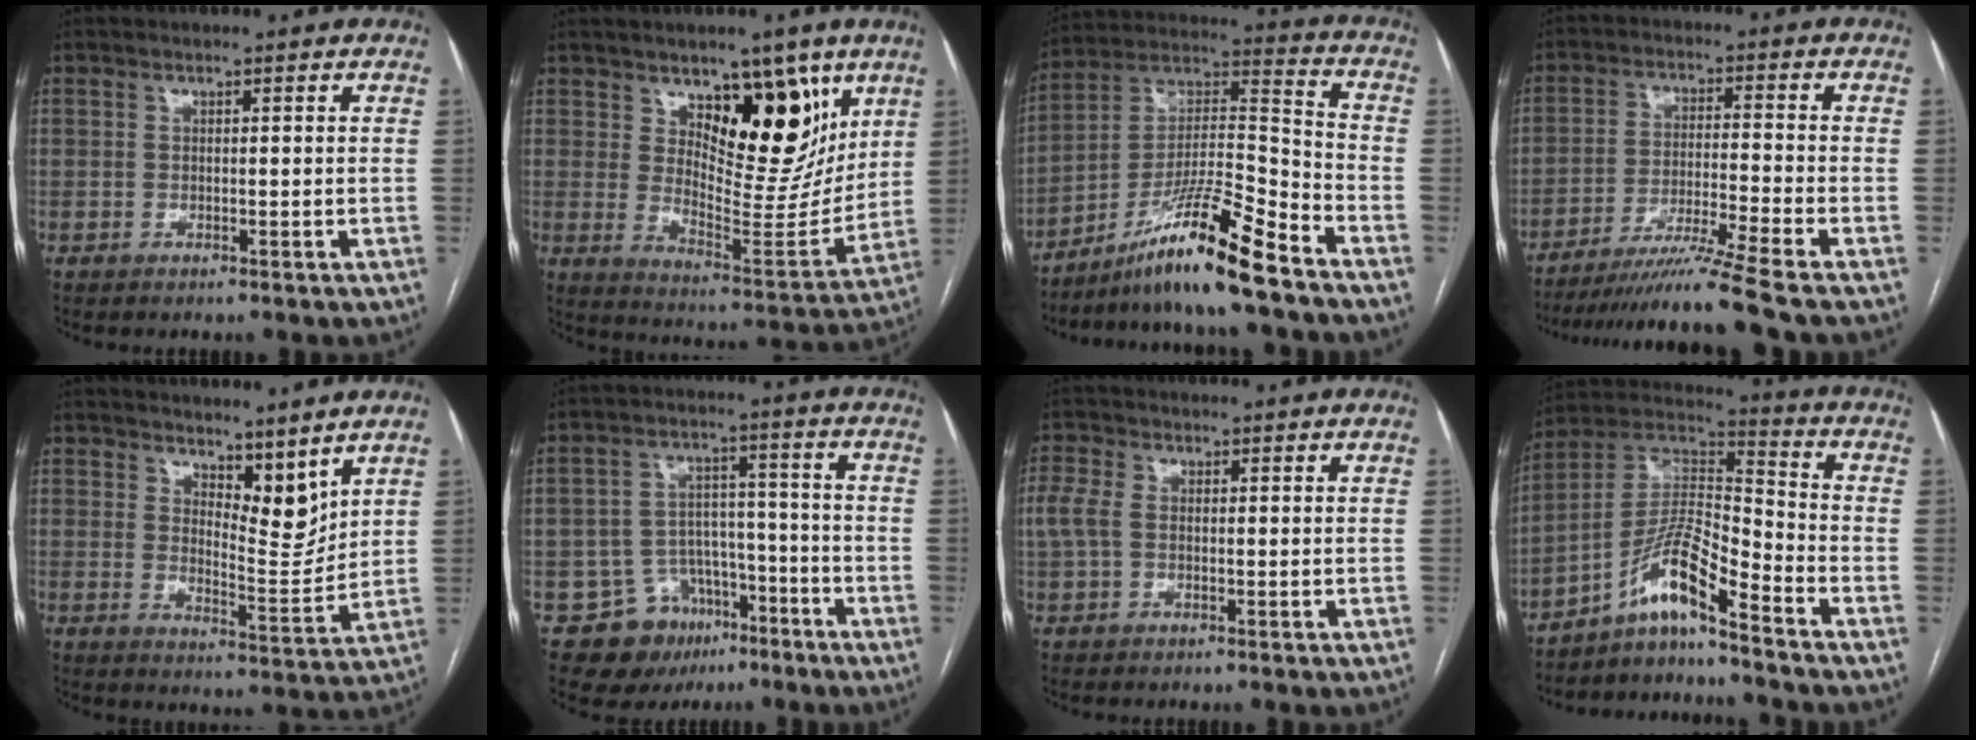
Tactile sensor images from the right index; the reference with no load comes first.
{"total": 14.8, "force": [7.9, 6.5, 10.8], "torque": [-0.135, -0.014, 0.136]}
{"total": 14.9, "force": [-11.1, -0.7, 10.0], "torque": [-0.184, 0.005, -0.196]}
{"total": 12.0, "force": [-9.9, -3.1, 6.0], "torque": [-0.095, -0.030, -0.168]}
{"total": 6.8, "force": [5.3, 2.4, 3.6], "torque": [-0.051, -0.013, 0.095]}
{"total": 10.5, "force": [-6.0, 7.9, 3.3], "torque": [-0.046, 0.037, -0.084]}
{"total": 3.2, "force": [-0.1, 1.8, 2.7], "torque": [-0.086, 0.012, -0.004]}
{"total": 9.9, "force": [-7.1, 0.4, 6.8], "torque": [-0.143, 0.019, -0.135]}